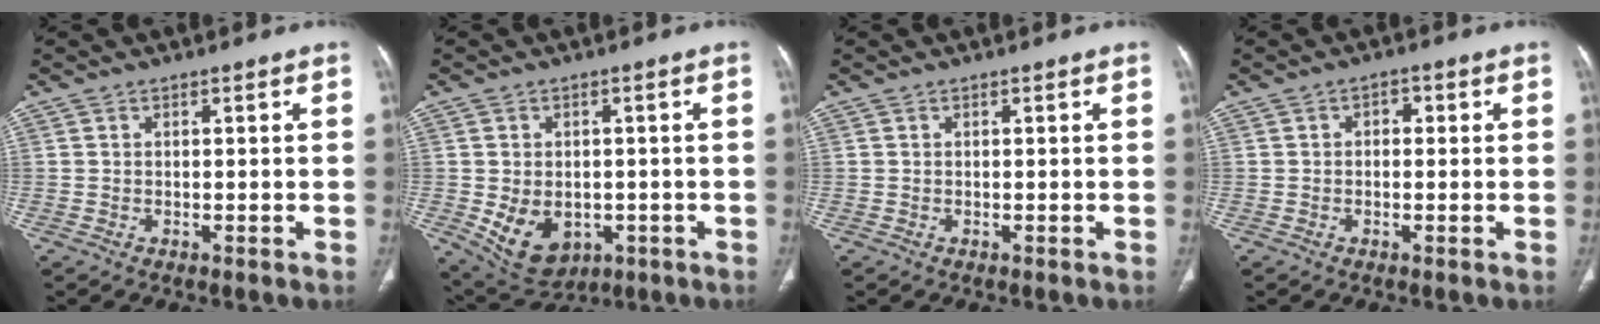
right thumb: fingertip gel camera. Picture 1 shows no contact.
{"total": 10.1, "force": [-2.4, 7.5, 6.4], "torque": [-0.090, 0.002, -0.014]}
{"total": 0.0}
{"total": 1.9, "force": [0.2, 1.3, 1.3], "torque": [-0.004, 0.006, -0.004]}